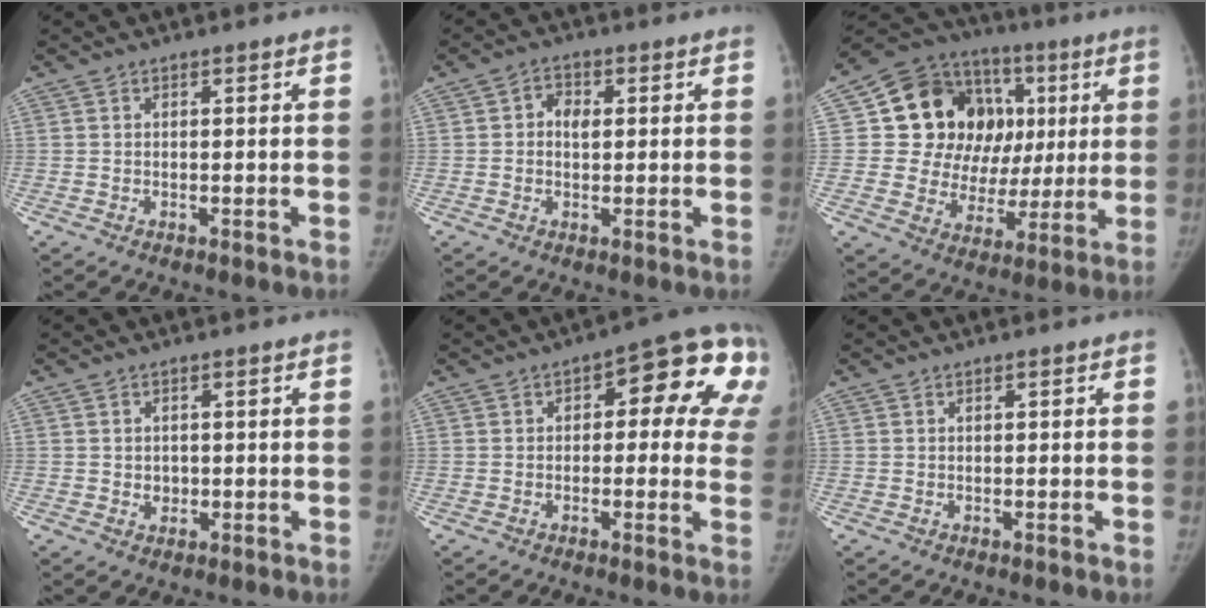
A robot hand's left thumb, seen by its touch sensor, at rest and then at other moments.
{"total": 3.5, "force": [0.4, 2.8, 2.2], "torque": [-0.019, 0.007, 0.002]}
{"total": 22.6, "force": [4.8, 17.9, 12.9], "torque": [-0.133, 0.040, 0.093]}
{"total": 2.0, "force": [-0.1, 1.8, 0.9], "torque": [-0.001, 0.003, 0.001]}
{"total": 15.6, "force": [4.2, 7.7, 12.9], "torque": [-0.093, 0.016, 0.033]}
{"total": 0.0}